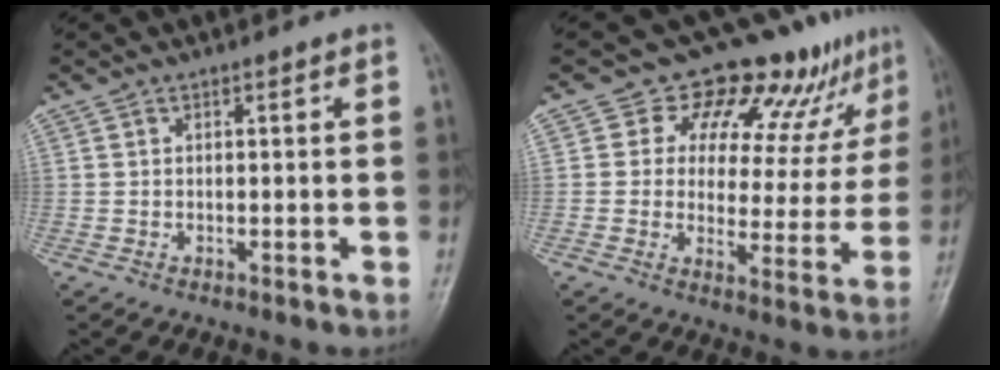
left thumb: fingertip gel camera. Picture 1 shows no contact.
{"total": 14.8, "force": [10.9, 7.6, 6.5], "torque": [-0.026, -0.058, 0.127]}